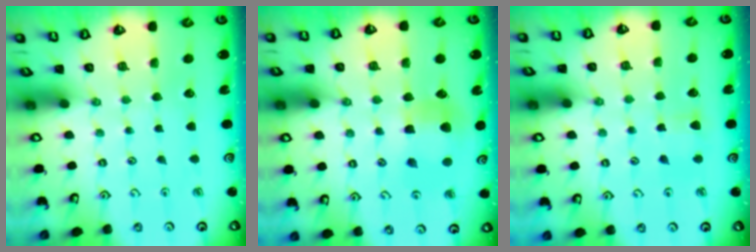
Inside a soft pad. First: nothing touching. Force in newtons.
{"total": 5.7, "press": 5.7, "slide": 0.6}
{"total": 5.2, "press": 5.1, "slide": 1.0}